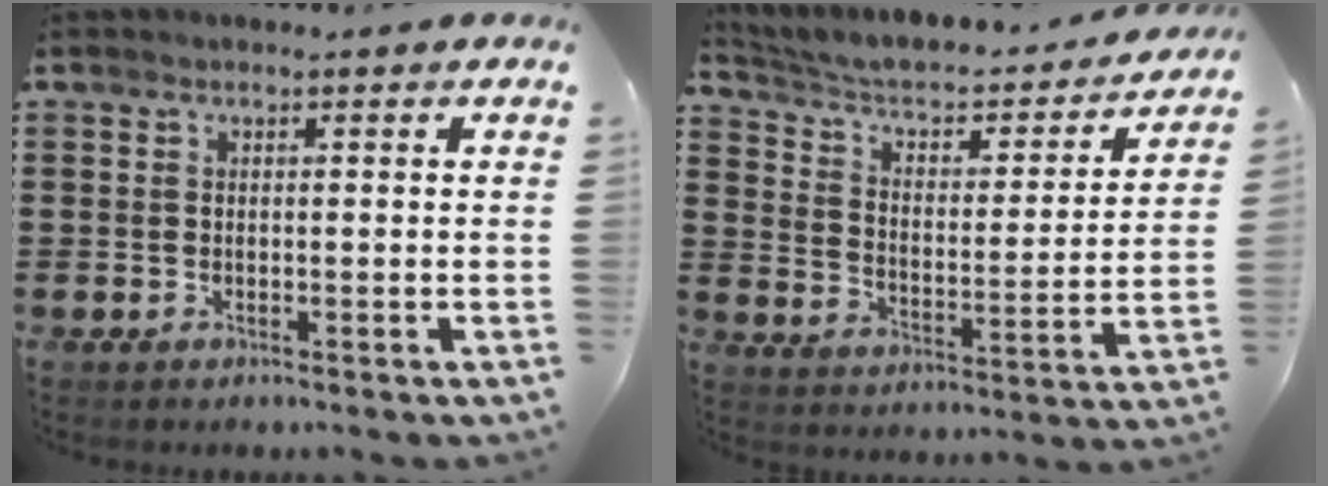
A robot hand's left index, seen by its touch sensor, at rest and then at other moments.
{"total": 3.9, "force": [2.7, 1.8, 2.2], "torque": [-0.059, -0.024, 0.036]}